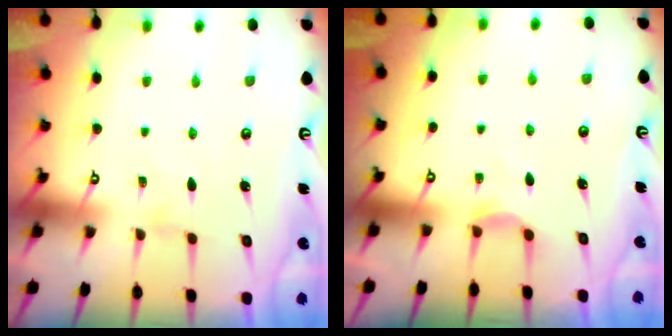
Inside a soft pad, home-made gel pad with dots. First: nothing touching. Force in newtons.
{"total": 2.6, "press": 2.5, "slide": 0.4}